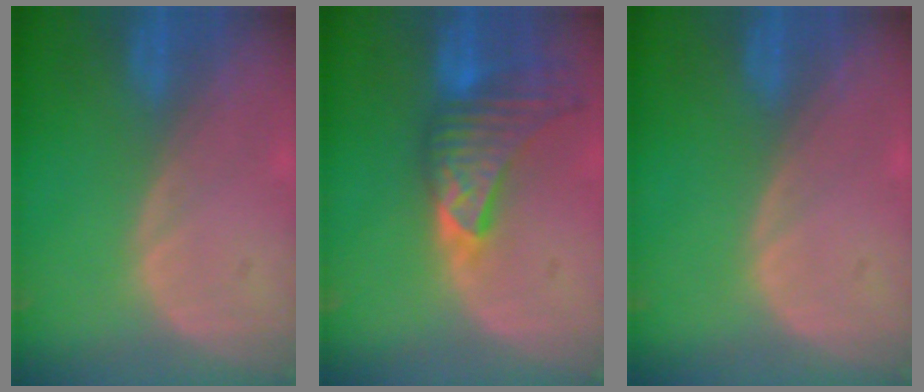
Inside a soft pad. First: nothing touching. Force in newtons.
{"total": 9.0, "press": 8.2, "slide": 3.8}
{"total": 0.0}